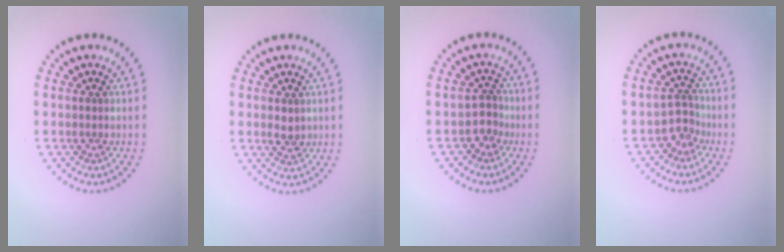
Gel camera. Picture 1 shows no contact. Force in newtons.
{"total": 1.2, "press": 1.2, "slide": 0.2}
{"total": 1.6, "press": 1.3, "slide": 1.0}
{"total": 1.9, "press": 1.4, "slide": 1.3}